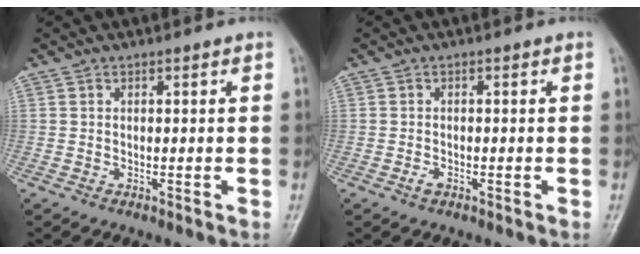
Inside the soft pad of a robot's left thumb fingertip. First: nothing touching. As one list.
[{"total": 1.2, "force": [-0.7, 0.7, 0.8], "torque": [-0.012, 0.002, -0.015]}]